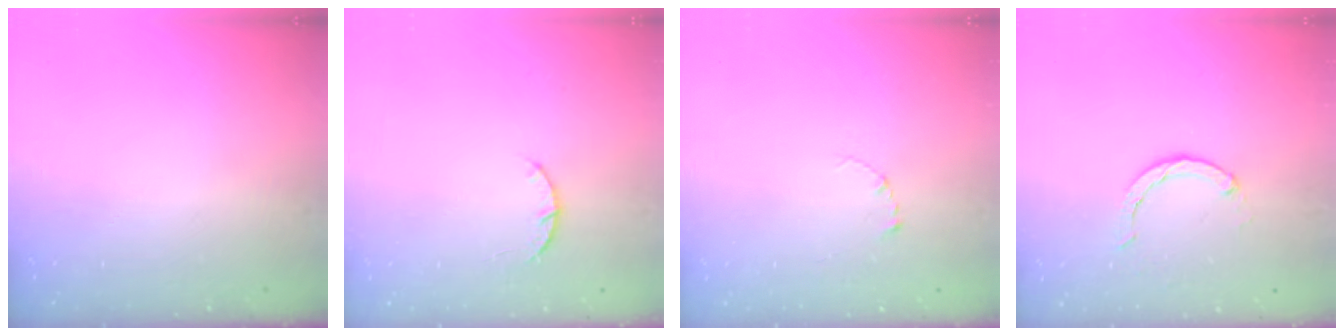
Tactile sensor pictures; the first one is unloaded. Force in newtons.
{"total": 3.0, "press": 2.9, "slide": 0.5}
{"total": 2.7, "press": 2.7, "slide": 0.3}
{"total": 2.3, "press": 2.3, "slide": 0.2}